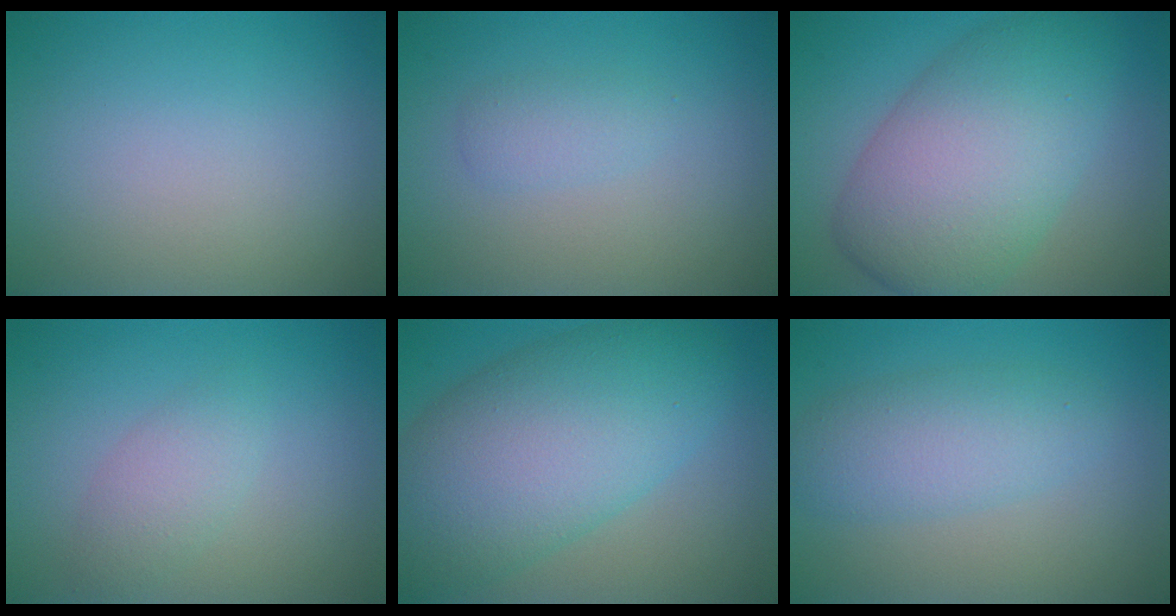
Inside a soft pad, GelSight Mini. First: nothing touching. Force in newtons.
{"total": 1.4, "press": 1.4, "slide": 0.0}
{"total": 9.8, "press": 9.8, "slide": 0.1}
{"total": 2.1, "press": 2.1, "slide": 0.1}
{"total": 11.1, "press": 11.1, "slide": 0.3}
{"total": 3.9, "press": 3.9, "slide": 0.2}